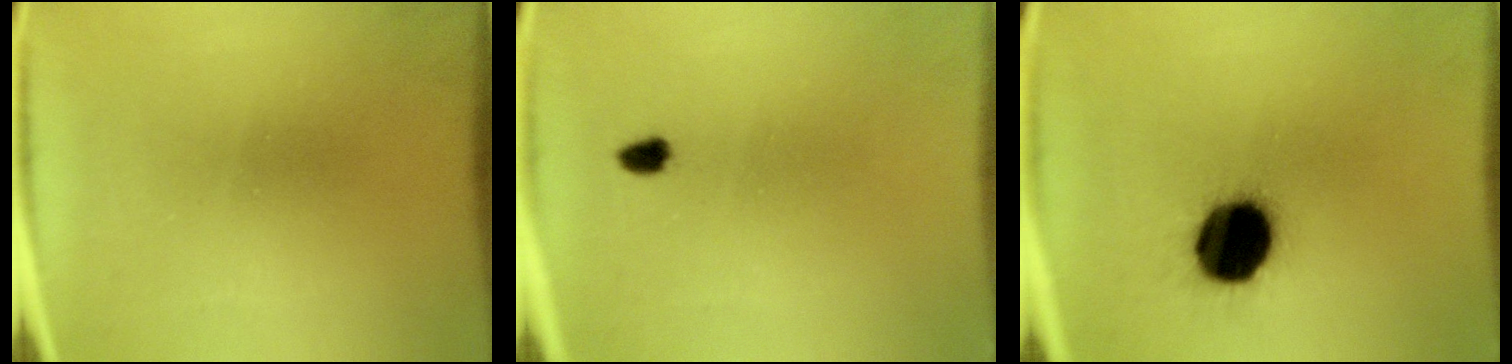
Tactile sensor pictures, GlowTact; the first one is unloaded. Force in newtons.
{"total": 1.4}
{"total": 15.6}